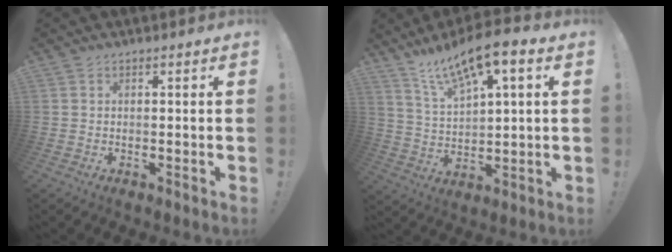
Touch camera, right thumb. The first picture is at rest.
{"total": 11.9, "force": [7.9, 3.3, 8.3], "torque": [-0.154, -0.039, 0.140]}